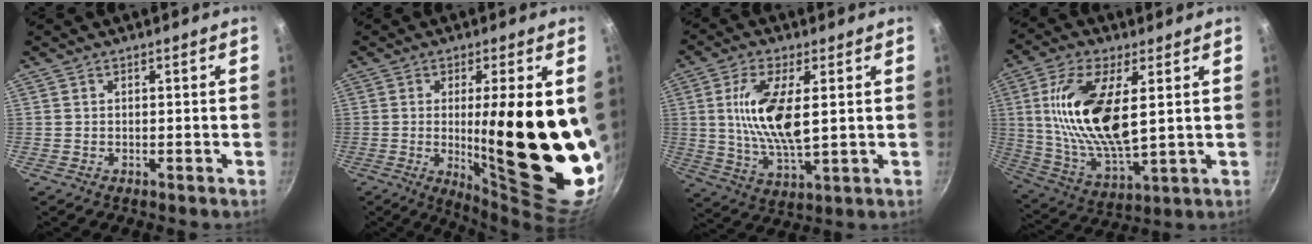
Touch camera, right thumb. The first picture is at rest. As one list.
[{"total": 23.5, "force": [0.0, 5.4, 22.9], "torque": [-0.302, -0.035, 0.012]}, {"total": 13.2, "force": [2.2, 5.0, 12.0], "torque": [-0.230, -0.010, 0.043]}, {"total": 18.5, "force": [3.7, 7.8, 16.4], "torque": [-0.318, -0.018, 0.074]}]